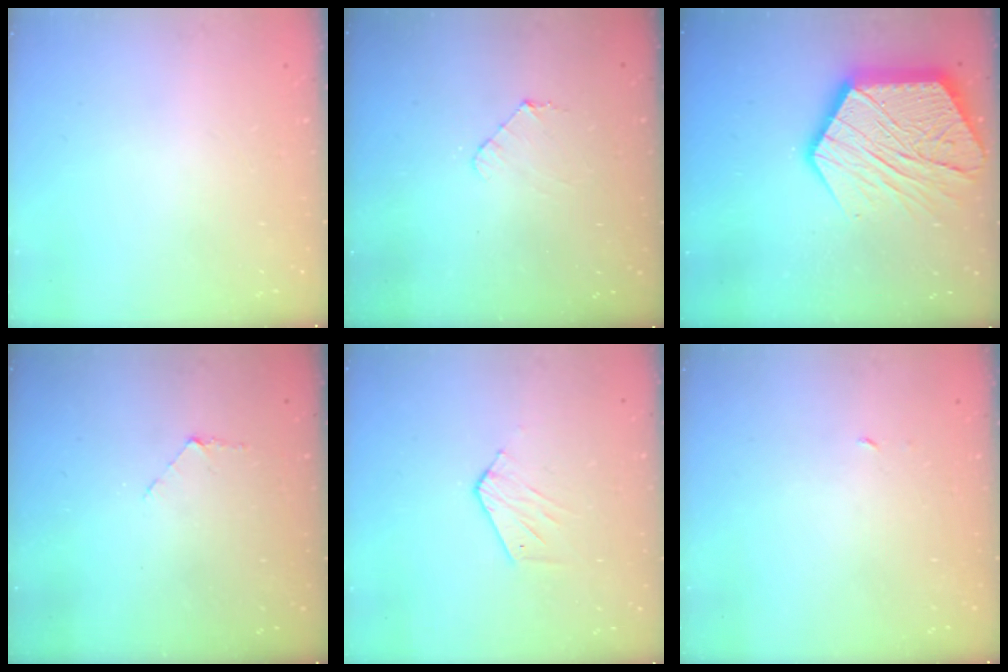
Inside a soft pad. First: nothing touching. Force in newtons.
{"total": 5.2, "press": 5.2, "slide": 0.4}
{"total": 23.5, "press": 23.4, "slide": 2.1}
{"total": 3.7, "press": 3.7, "slide": 0.3}
{"total": 5.7, "press": 5.7, "slide": 0.6}
{"total": 1.8, "press": 1.8, "slide": 0.1}